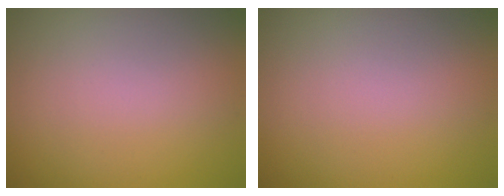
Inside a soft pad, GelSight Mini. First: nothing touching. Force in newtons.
{"total": 0.0}